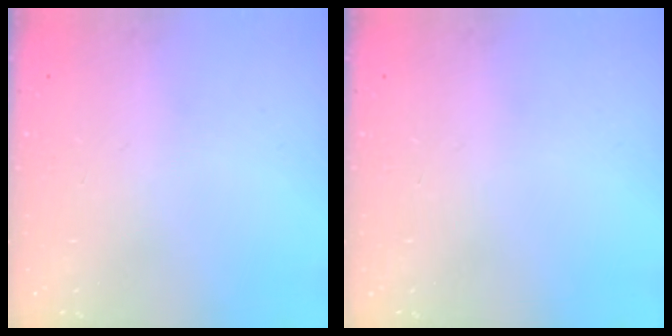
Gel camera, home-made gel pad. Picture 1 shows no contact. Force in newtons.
{"total": 0.0}